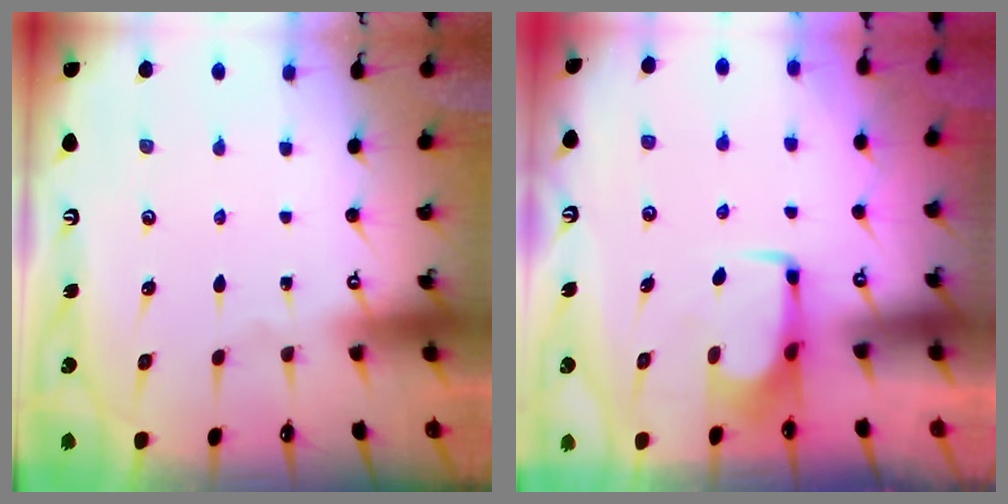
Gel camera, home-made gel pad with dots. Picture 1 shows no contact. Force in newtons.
{"total": 1.3, "press": 1.2, "slide": 0.4}